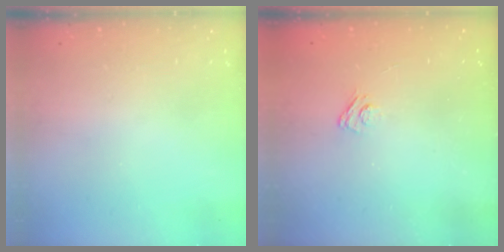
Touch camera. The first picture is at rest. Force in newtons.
{"total": 3.1, "press": 2.8, "slide": 1.3}